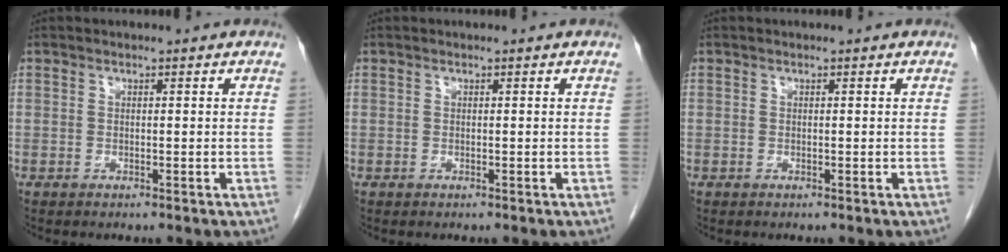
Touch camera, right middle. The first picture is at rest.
{"total": 0.0}
{"total": 0.0}